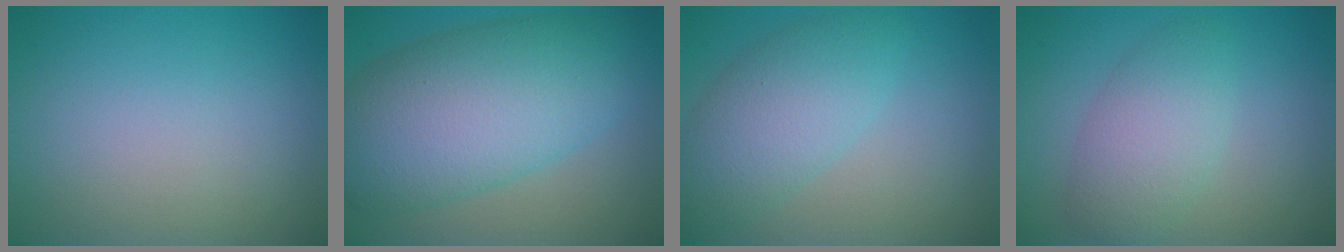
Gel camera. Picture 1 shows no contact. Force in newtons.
{"total": 11.2, "press": 11.2, "slide": 0.3}
{"total": 3.7, "press": 3.7, "slide": 0.3}
{"total": 4.2, "press": 4.1, "slide": 0.3}